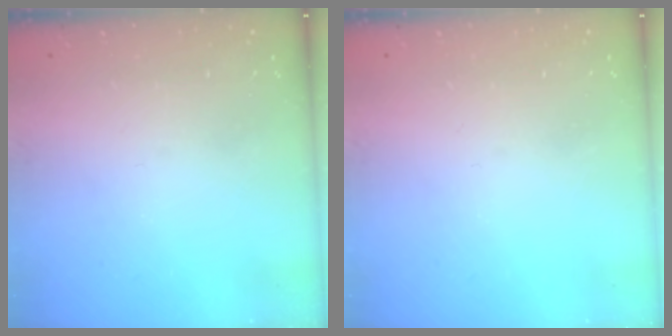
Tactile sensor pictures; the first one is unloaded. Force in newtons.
{"total": 0.0}